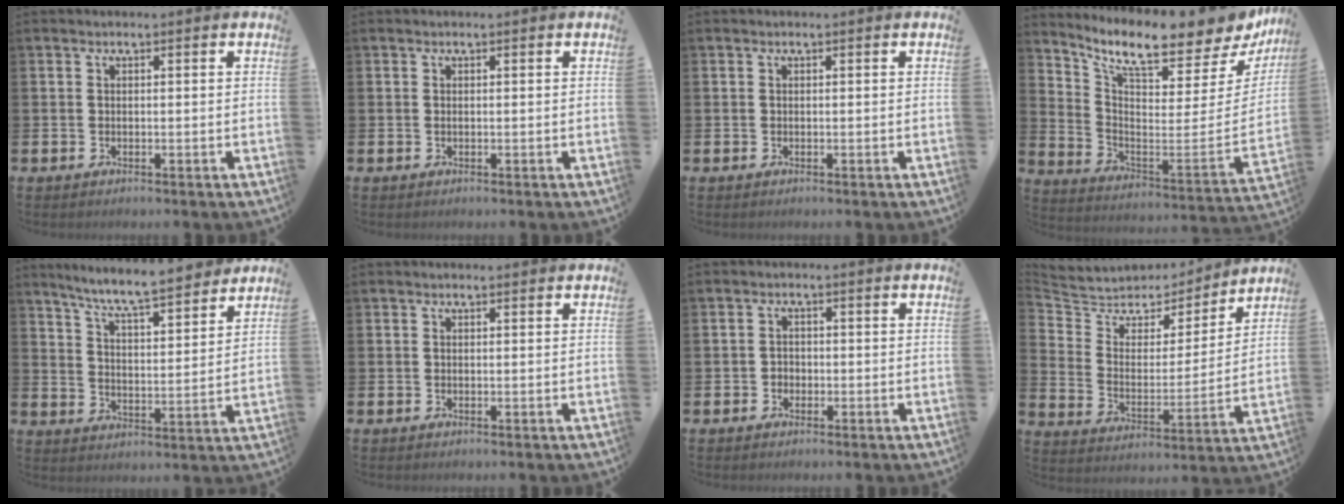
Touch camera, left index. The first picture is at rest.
{"total": 0.0}
{"total": 0.0}
{"total": 9.3, "force": [7.9, 1.9, 4.4], "torque": [-0.097, -0.080, 0.126]}
{"total": 7.8, "force": [7.4, 0.2, 2.4], "torque": [-0.078, -0.049, 0.130]}
{"total": 0.0}
{"total": 1.4, "force": [-0.6, 1.2, 0.3], "torque": [-0.008, 0.005, -0.014]}
{"total": 6.4, "force": [5.5, 3.2, 0.4], "torque": [-0.056, -0.044, 0.096]}